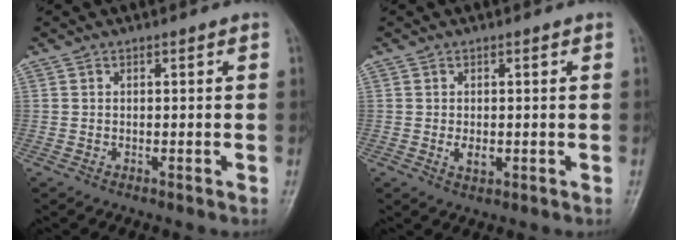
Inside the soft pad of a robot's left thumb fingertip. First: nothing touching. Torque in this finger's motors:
{"motor_torque": [0.03, 0.58, 0.46, 0.16, 0.00]}